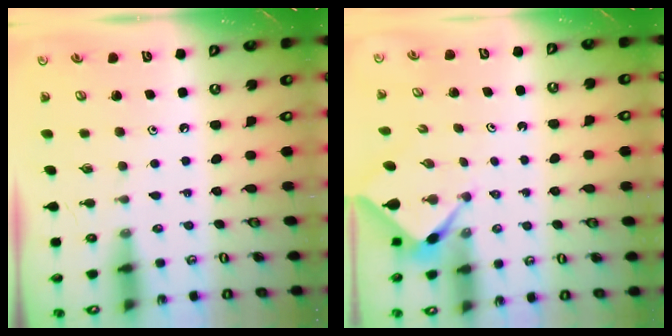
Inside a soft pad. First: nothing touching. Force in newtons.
{"total": 2.4, "press": 2.3, "slide": 0.3}